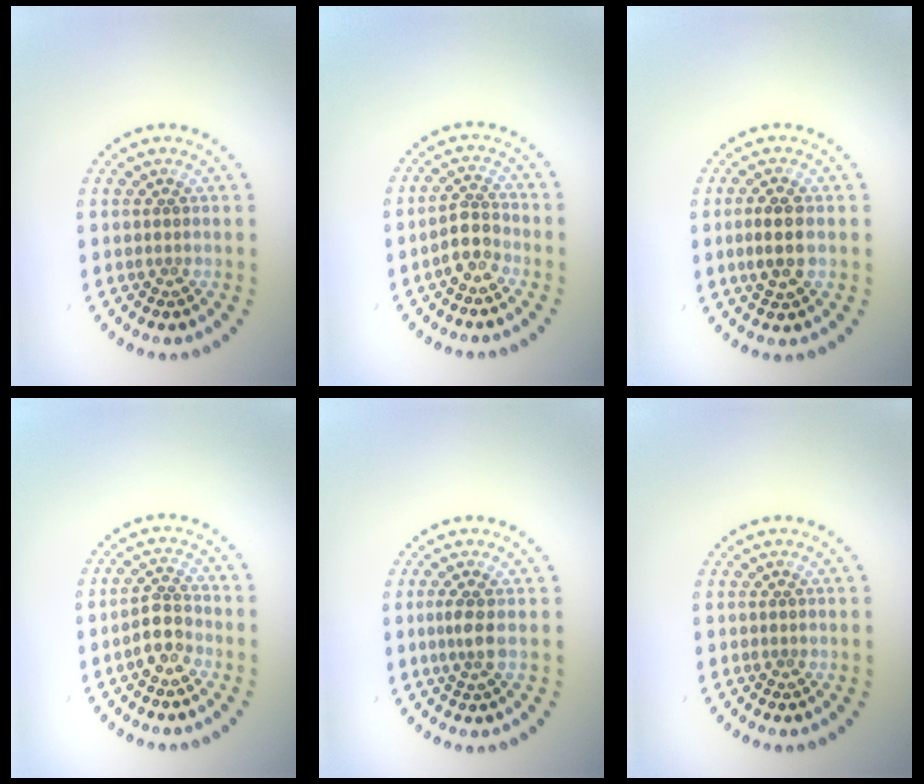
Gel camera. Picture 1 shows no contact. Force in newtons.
{"total": 2.5, "press": 2.2, "slide": 1.2}
{"total": 2.7, "press": 2.7, "slide": 0.5}
{"total": 2.4, "press": 2.2, "slide": 1.1}
{"total": 1.6, "press": 1.3, "slide": 1.0}
{"total": 0.0}